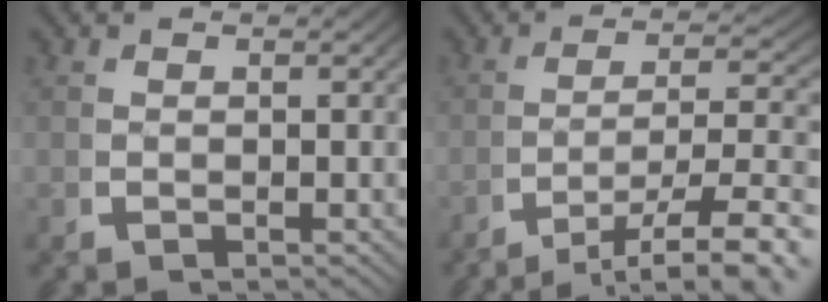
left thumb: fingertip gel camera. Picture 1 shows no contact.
{"total": 8.4, "force": [-3.8, 3.8, 6.5], "torque": [-0.104, -0.030, -0.042]}